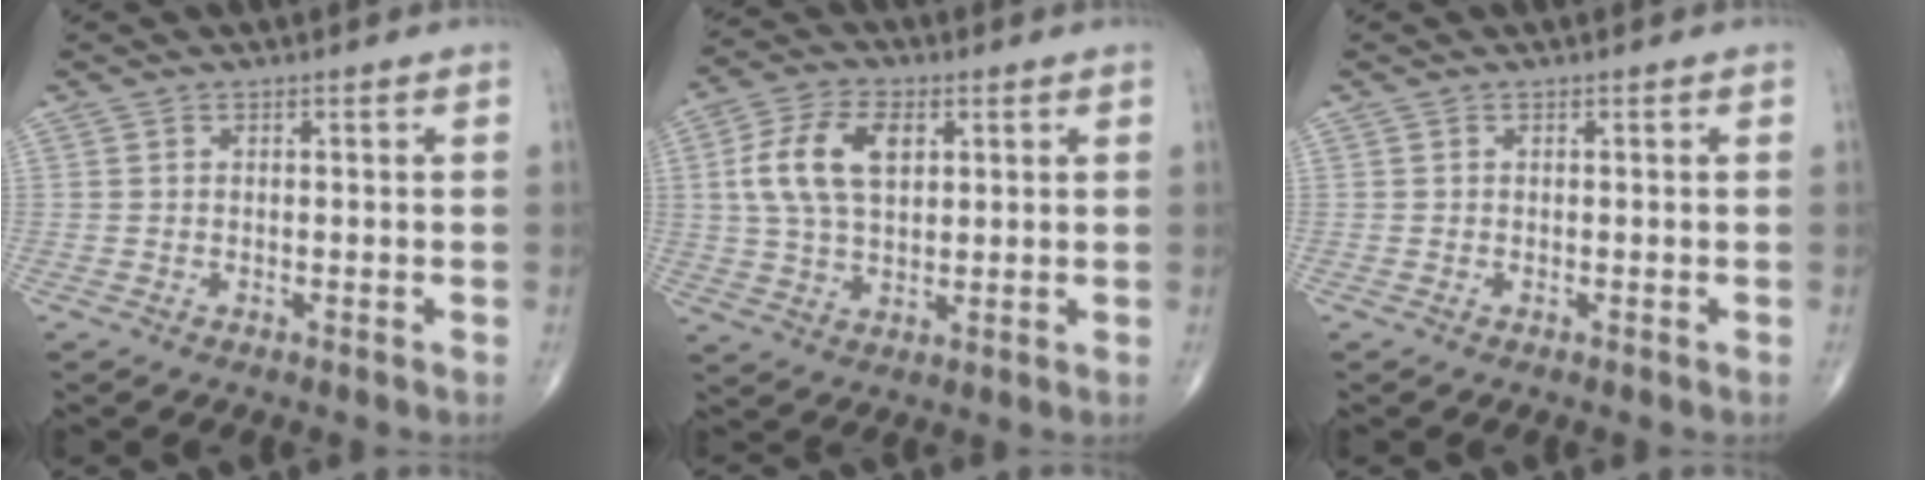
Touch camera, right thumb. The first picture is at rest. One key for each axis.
{"total": 11.7, "fx": 2.8, "fy": 6.9, "fz": 9.0, "tx": -0.170, "ty": 0.005, "tz": 0.052}
{"total": 0.0}